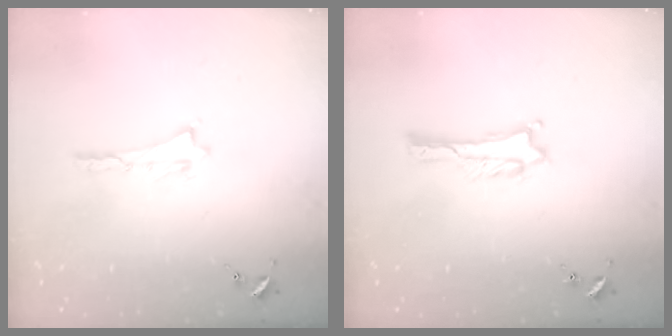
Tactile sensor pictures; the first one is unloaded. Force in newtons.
{"total": 0.9, "press": 0.9, "slide": 0.1}